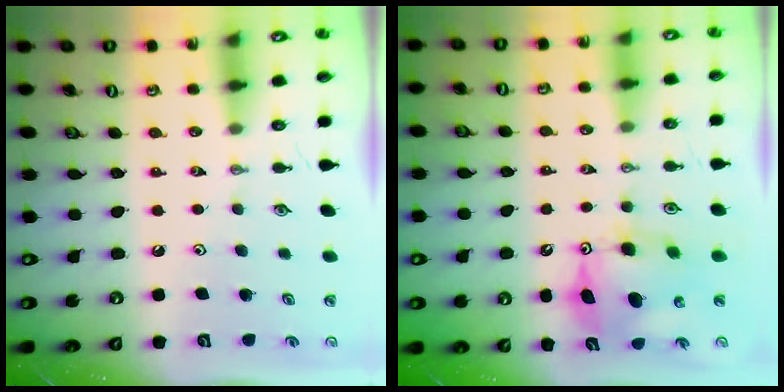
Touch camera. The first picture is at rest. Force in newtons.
{"total": 9.4, "press": 9.3, "slide": 0.6}